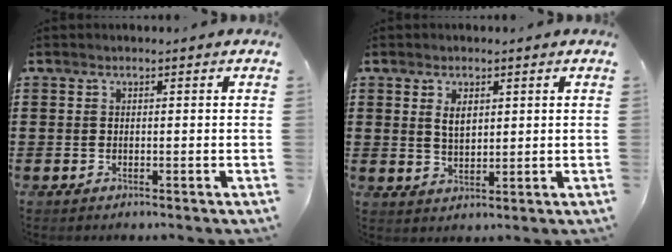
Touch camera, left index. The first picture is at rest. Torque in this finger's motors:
{"motor_torque": [0.57, 0.55, 0.38, 0.08]}